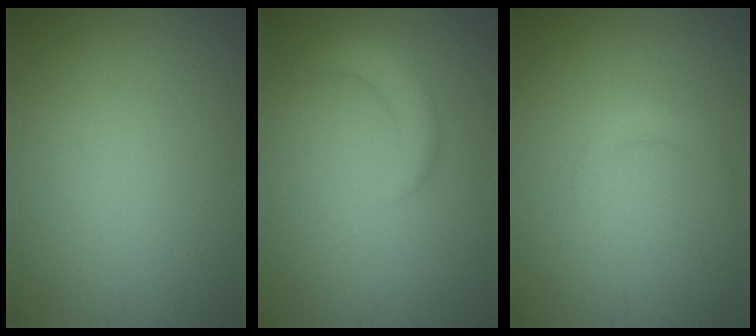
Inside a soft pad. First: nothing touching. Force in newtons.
{"total": 2.6, "press": 2.5, "slide": 0.3}
{"total": 1.1, "press": 1.1, "slide": 0.1}